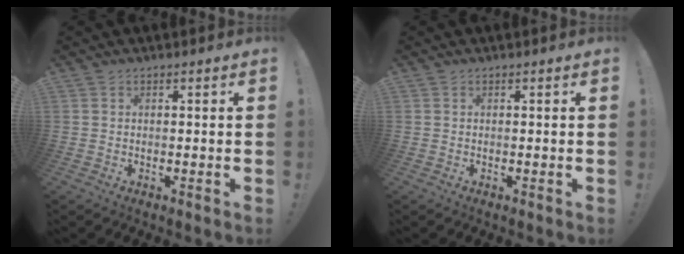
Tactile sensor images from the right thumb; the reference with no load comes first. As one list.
[{"total": 0.0}]